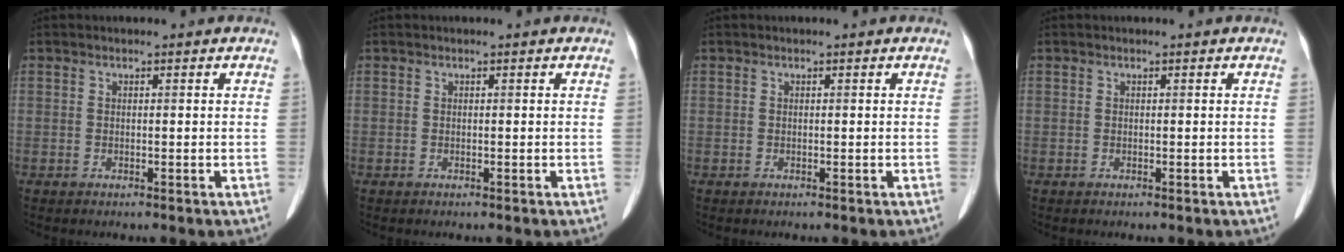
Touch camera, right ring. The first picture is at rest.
{"total": 0.0}
{"total": 0.0}
{"total": 0.0}